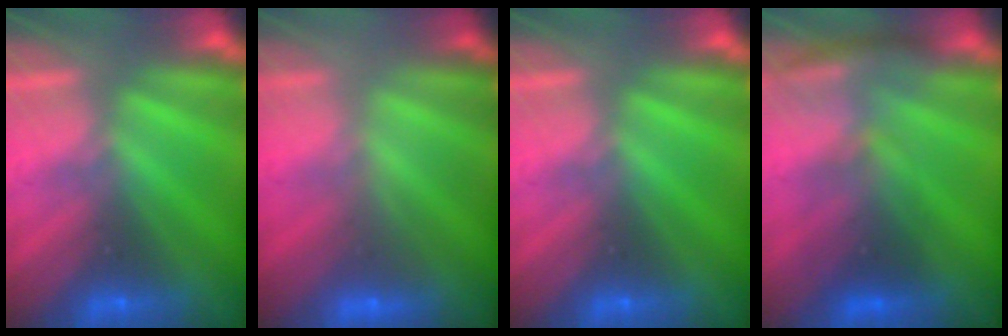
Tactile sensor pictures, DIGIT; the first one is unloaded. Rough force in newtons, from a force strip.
{"total": 2.3}
{"total": 0.0}
{"total": 2.7}